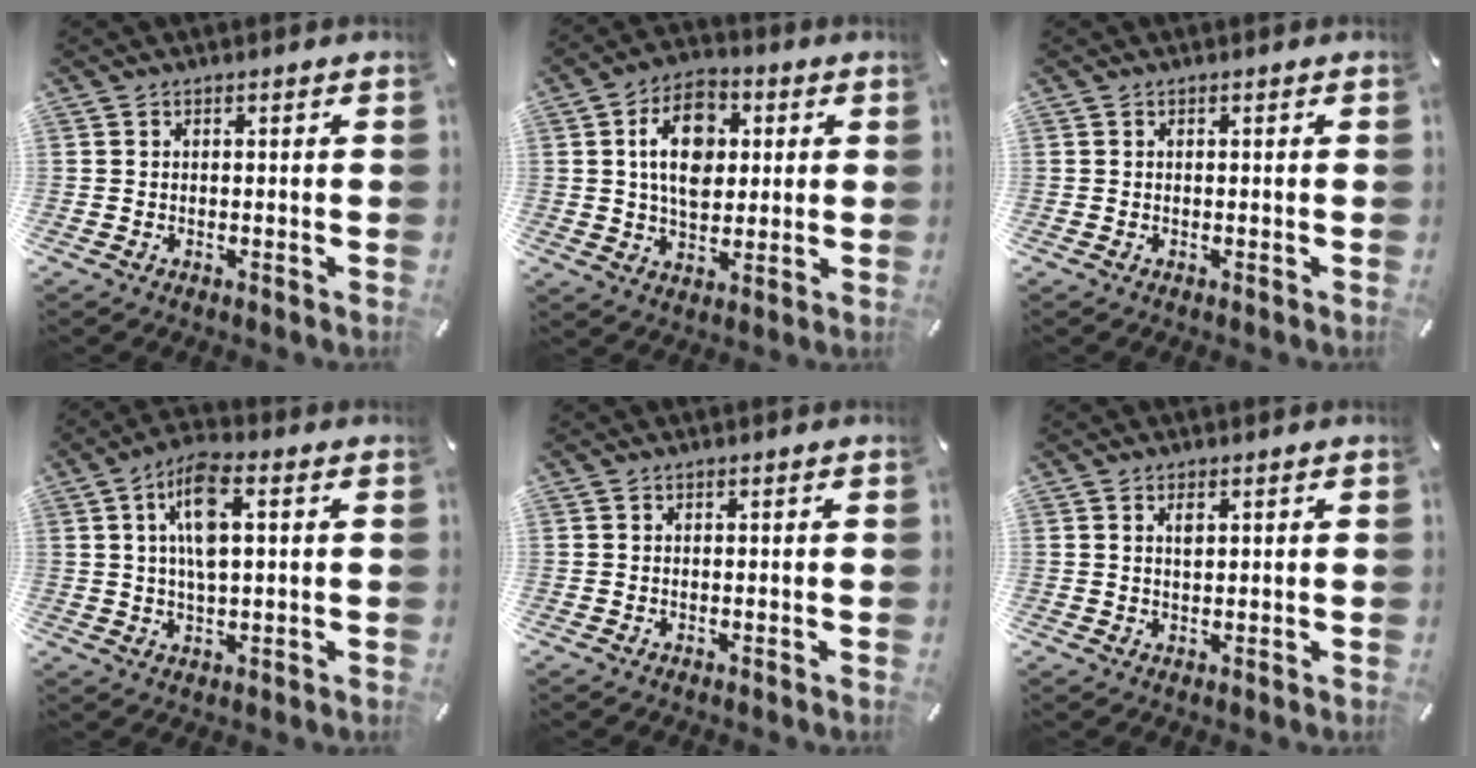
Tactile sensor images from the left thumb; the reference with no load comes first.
{"total": 12.3, "force": [2.3, 8.6, 8.5], "torque": [-0.145, 0.005, 0.039]}
{"total": 0.0}
{"total": 9.8, "force": [2.3, 4.0, 8.6], "torque": [-0.171, 0.004, 0.037]}
{"total": 0.0}
{"total": 1.8, "force": [0.7, 0.8, 1.4], "torque": [-0.031, 0.001, 0.013]}